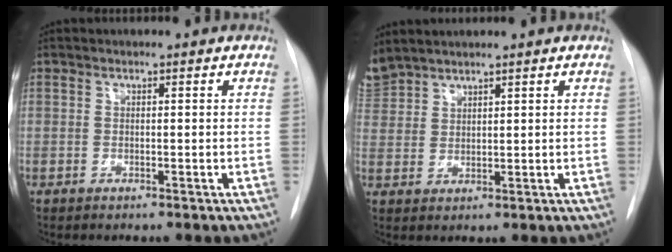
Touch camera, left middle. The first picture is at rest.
{"total": 5.3, "force": [5.1, 1.0, 0.9], "torque": [-0.030, 0.016, 0.110]}